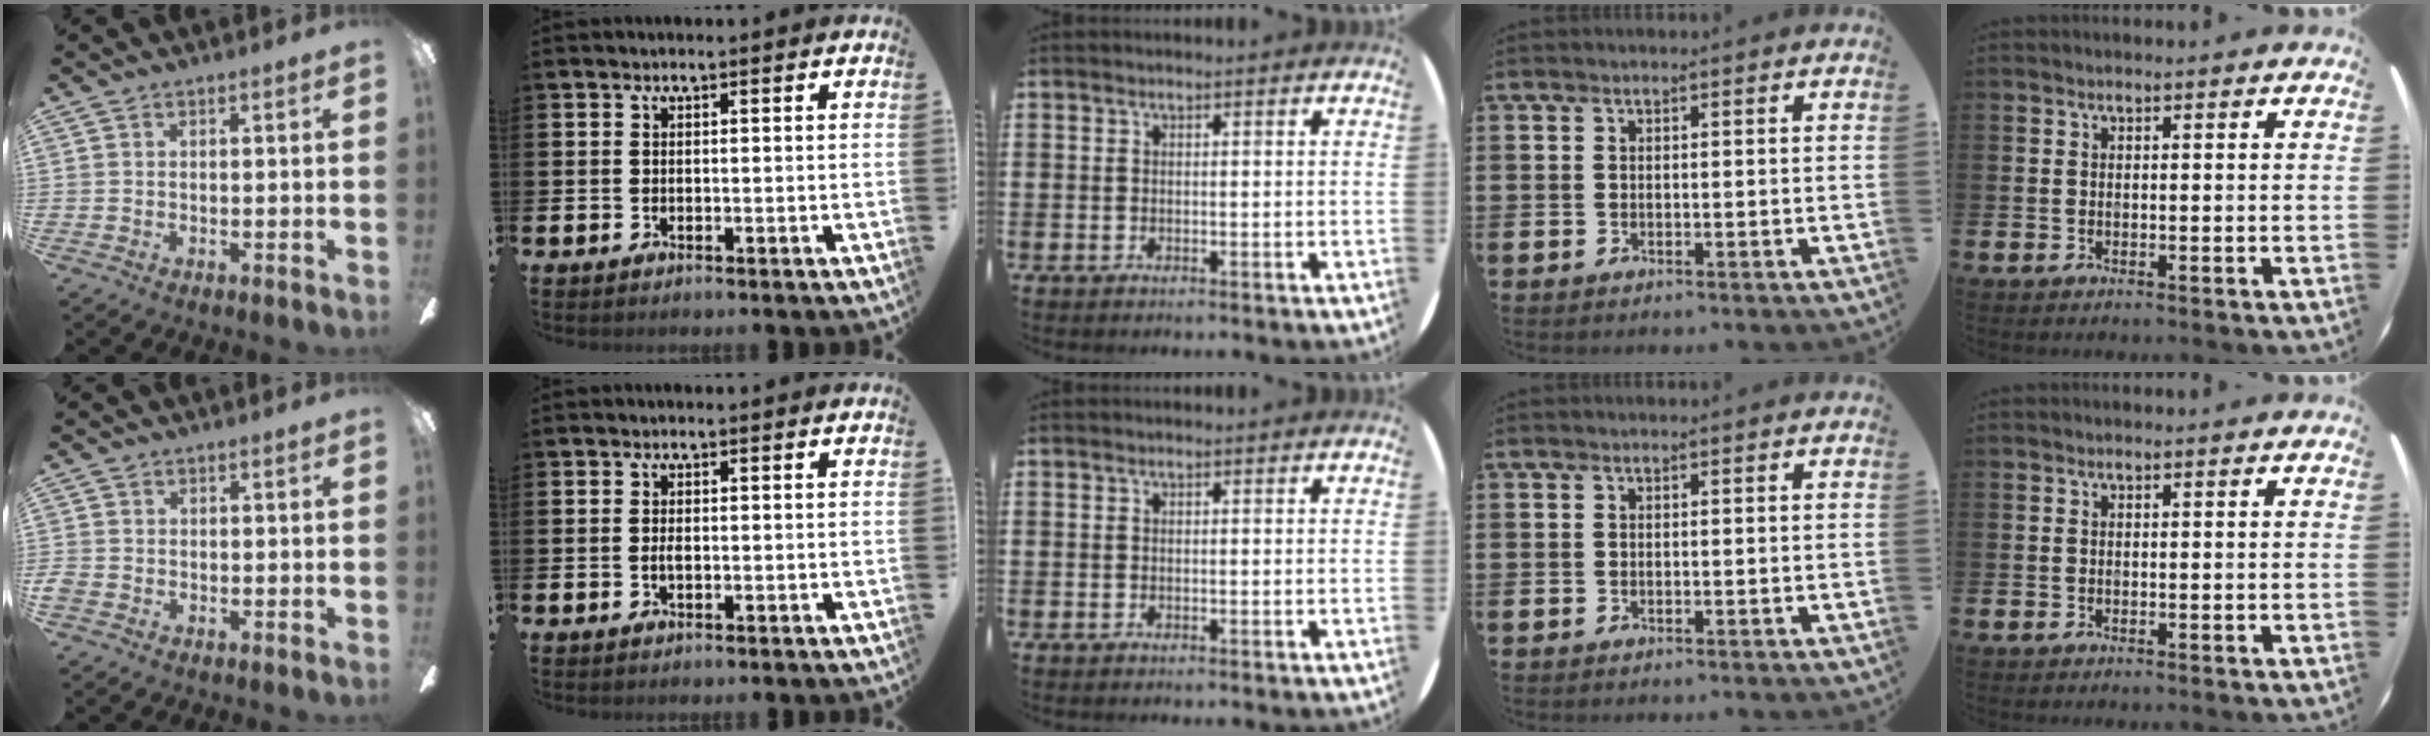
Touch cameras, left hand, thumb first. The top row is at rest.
{"thumb": {"total": 1.7, "force": [-0.7, 1.4, 0.6], "torque": [-0.007, 0.006, -0.013]}, "index": {"total": 1.1, "force": [-0.2, 0.4, 0.9], "torque": [-0.018, 0.002, -0.005]}}